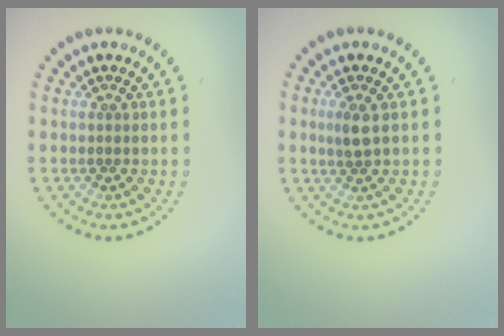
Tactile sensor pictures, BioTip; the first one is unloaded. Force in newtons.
{"total": 1.5, "press": 1.4, "slide": 0.5}